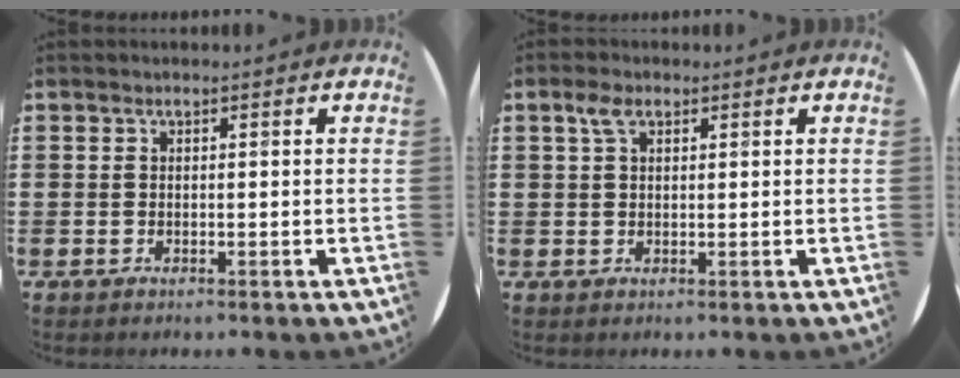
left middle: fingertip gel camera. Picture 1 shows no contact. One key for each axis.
{"total": 2.8, "fx": 1.7, "fy": 1.4, "fz": 1.7, "tx": -0.030, "ty": 0.003, "tz": 0.029}